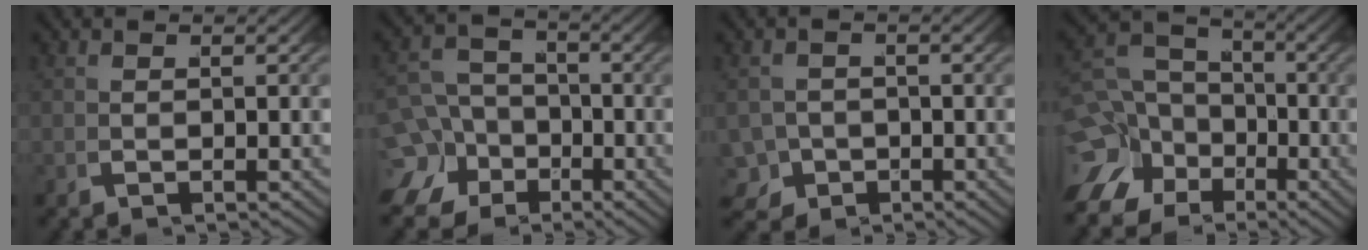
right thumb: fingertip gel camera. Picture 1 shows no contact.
{"total": 8.6, "force": [-2.4, 7.1, 4.1], "torque": [-0.059, -0.039, -0.034]}
{"total": 4.6, "force": [-2.2, 3.6, 1.8], "torque": [-0.032, -0.026, -0.028]}
{"total": 9.3, "force": [-1.5, 7.6, 5.1], "torque": [-0.081, -0.033, -0.017]}